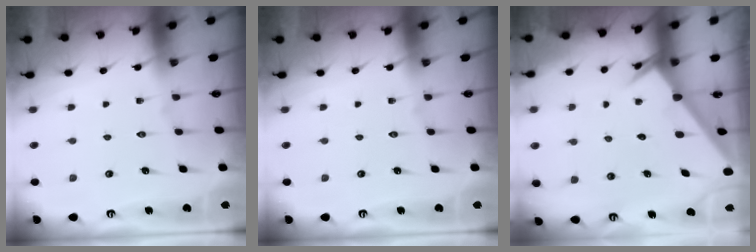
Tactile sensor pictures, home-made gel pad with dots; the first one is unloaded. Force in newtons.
{"total": 0.0}
{"total": 2.5, "press": 2.5, "slide": 0.3}